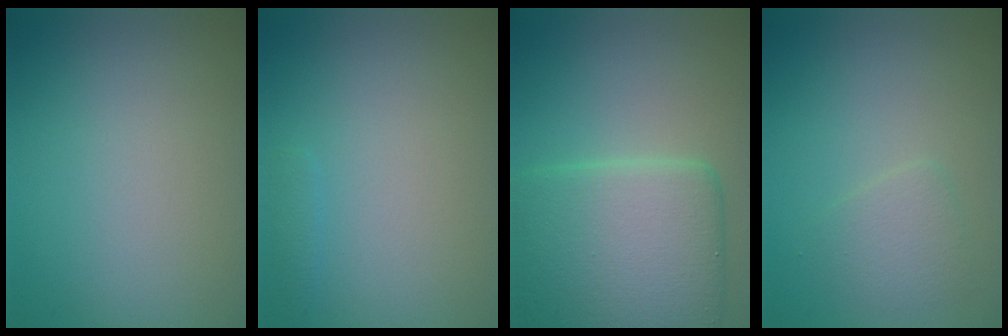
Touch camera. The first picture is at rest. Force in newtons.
{"total": 0.7, "press": 0.7, "slide": 0.1}
{"total": 9.0, "press": 9.0, "slide": 0.1}
{"total": 1.8, "press": 1.8, "slide": 0.1}